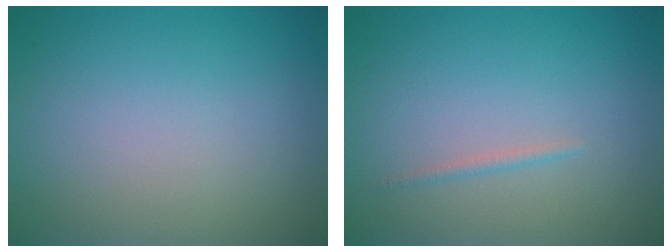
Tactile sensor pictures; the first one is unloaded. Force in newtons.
{"total": 0.6, "press": 0.6, "slide": 0.1}